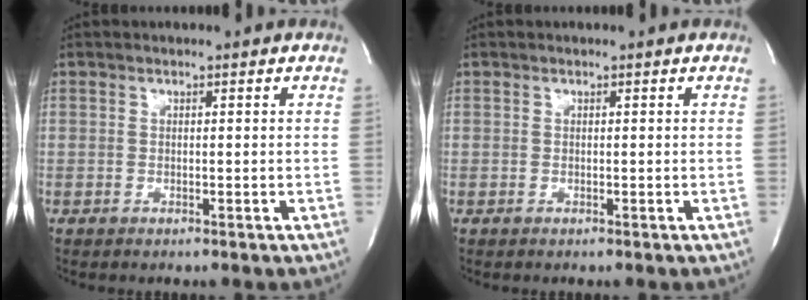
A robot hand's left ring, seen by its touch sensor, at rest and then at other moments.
{"total": 0.0}